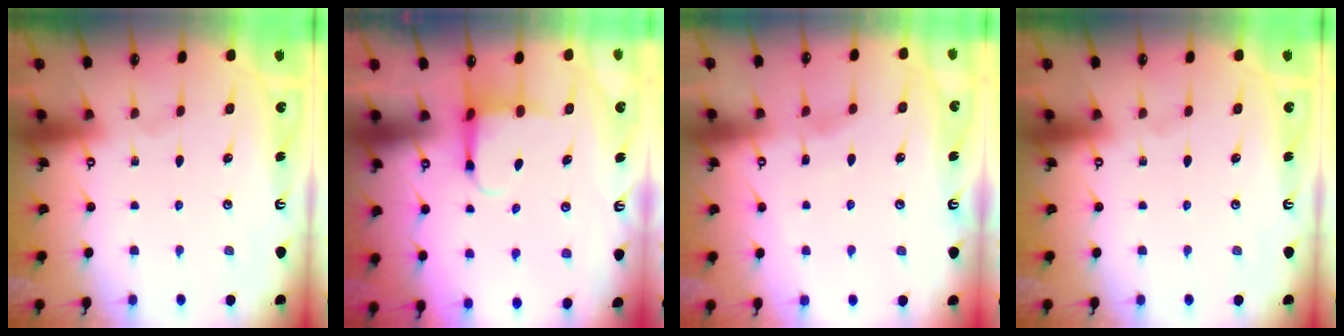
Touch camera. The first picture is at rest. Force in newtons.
{"total": 4.6, "press": 4.4, "slide": 1.1}
{"total": 2.6, "press": 2.5, "slide": 0.4}
{"total": 0.0}